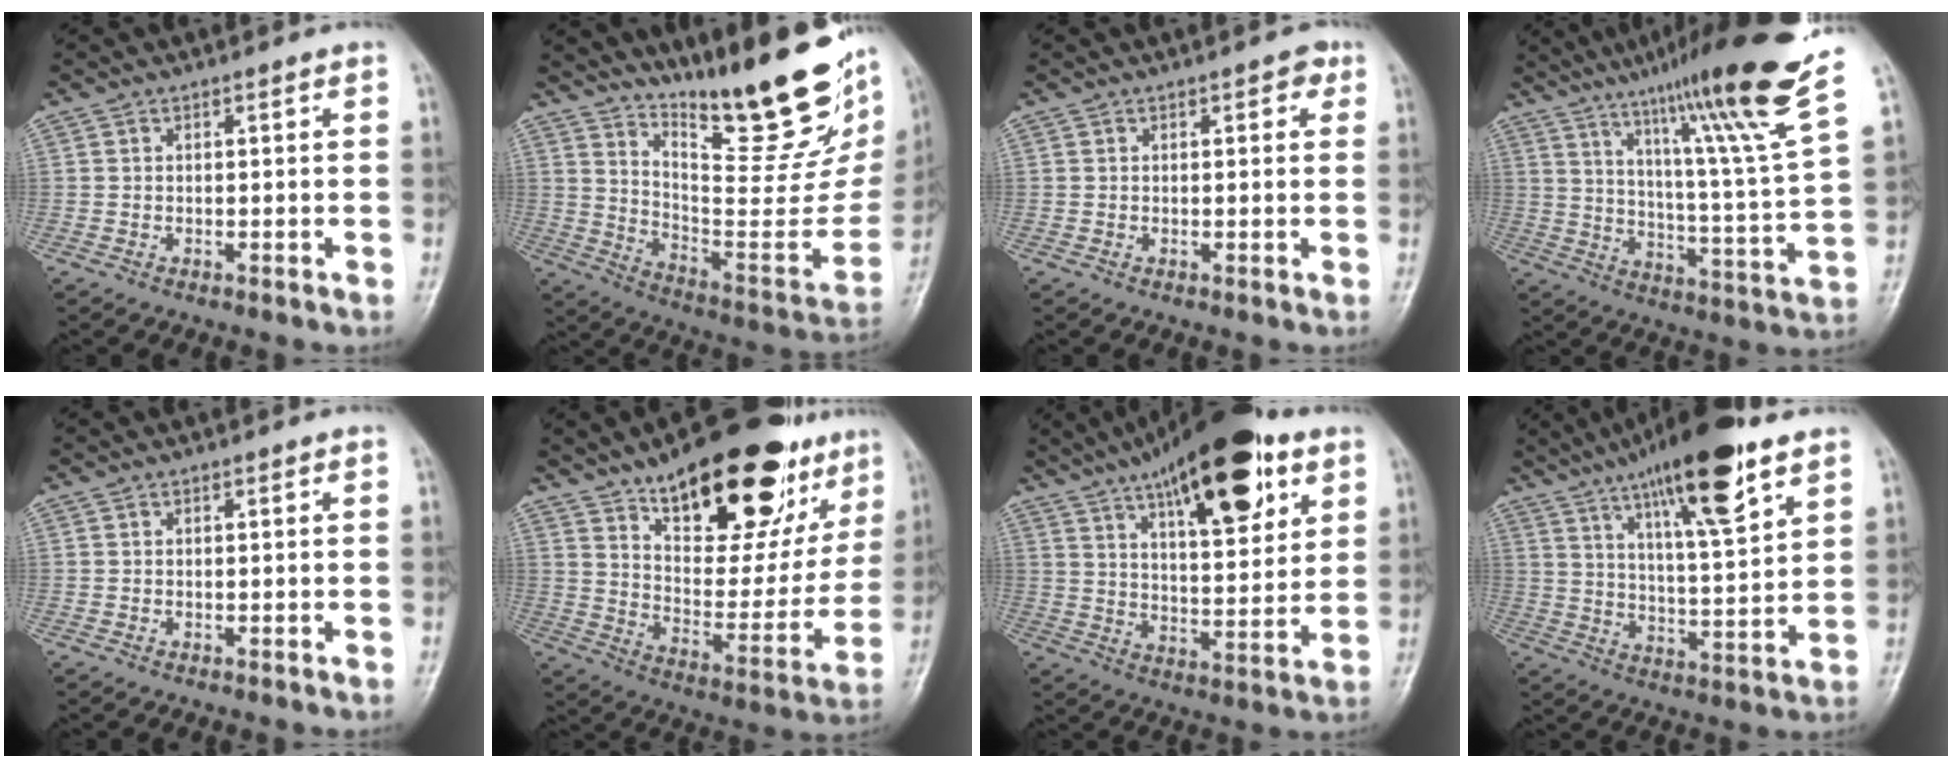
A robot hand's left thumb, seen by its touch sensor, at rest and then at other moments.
{"total": 28.1, "force": [19.0, 7.0, 19.5], "torque": [-0.260, -0.110, 0.294]}
{"total": 2.2, "force": [1.0, 1.2, 1.6], "torque": [-0.007, 0.001, 0.009]}
{"total": 24.3, "force": [15.8, 0.9, 18.4], "torque": [-0.263, -0.066, 0.241]}
{"total": 0.0}
{"total": 27.9, "force": [17.5, 11.6, 18.5], "torque": [-0.220, -0.064, 0.264]}
{"total": 23.1, "force": [12.3, 8.5, 17.5], "torque": [-0.242, -0.029, 0.193]}
{"total": 19.2, "force": [11.5, 4.1, 14.8], "torque": [-0.224, -0.041, 0.191]}